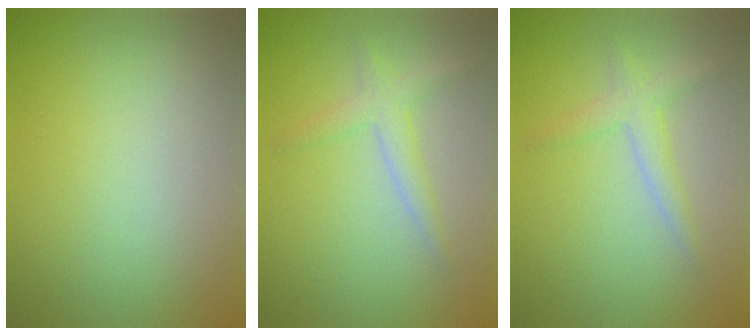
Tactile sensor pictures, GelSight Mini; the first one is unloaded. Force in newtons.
{"total": 2.1, "press": 2.1, "slide": 0.2}
{"total": 2.1, "press": 2.1, "slide": 0.2}